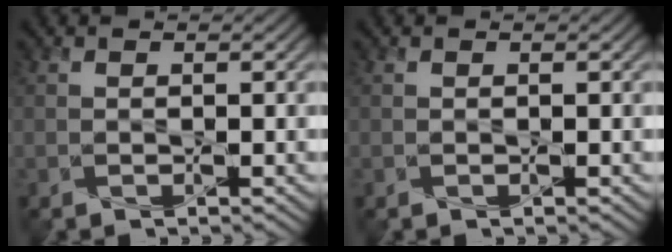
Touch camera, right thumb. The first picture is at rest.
{"total": 0.0}